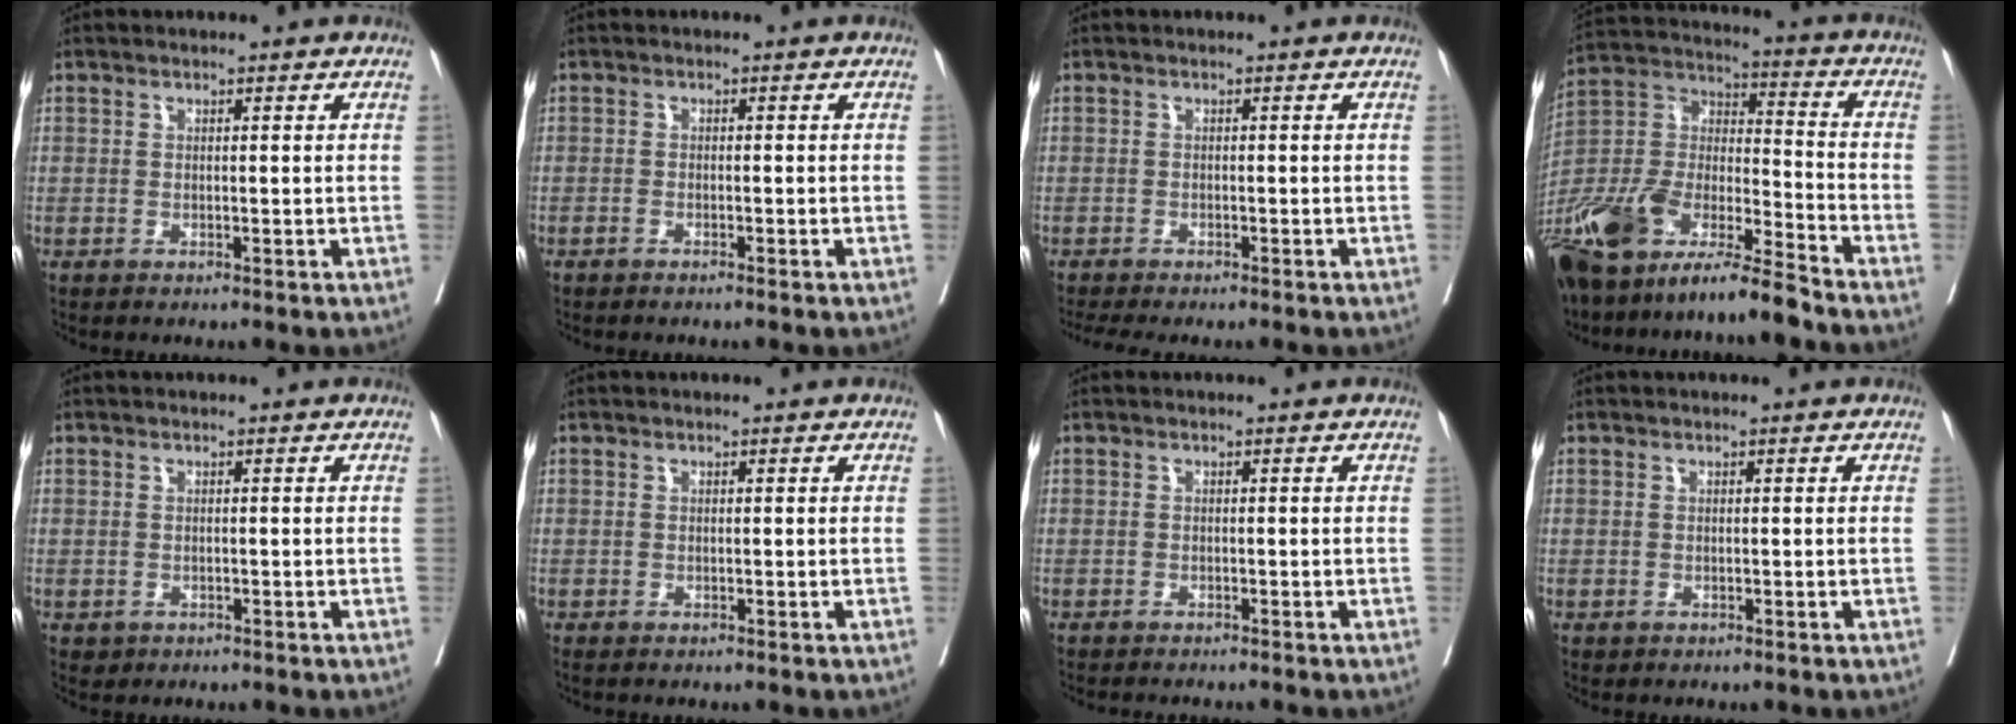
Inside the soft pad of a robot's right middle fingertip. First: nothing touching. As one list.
[{"total": 1.1, "force": [-0.9, 0.1, 0.7], "torque": [-0.012, -0.001, -0.014]}, {"total": 5.8, "force": [-5.0, 0.8, 2.8], "torque": [-0.035, -0.009, -0.075]}, {"total": 19.0, "force": [-15.0, 2.4, 11.4], "torque": [-0.248, -0.017, -0.284]}, {"total": 0.9, "force": [-0.3, 0.9, 0.2], "torque": [-0.007, 0.002, 0.002]}, {"total": 0.0}, {"total": 2.9, "force": [-2.7, 0.4, 0.9], "torque": [-0.014, -0.005, -0.035]}, {"total": 0.0}]